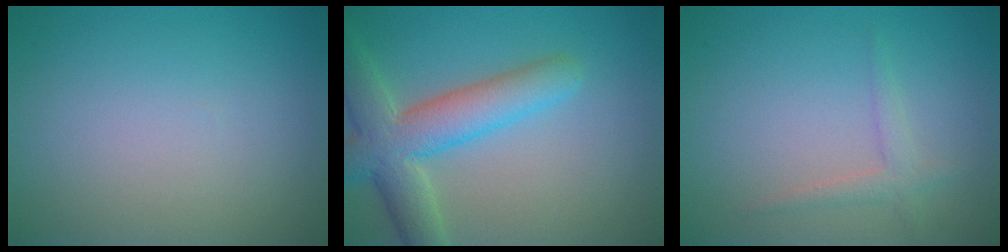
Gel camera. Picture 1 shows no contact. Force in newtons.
{"total": 6.7, "press": 6.7, "slide": 0.3}
{"total": 1.6, "press": 1.6, "slide": 0.1}